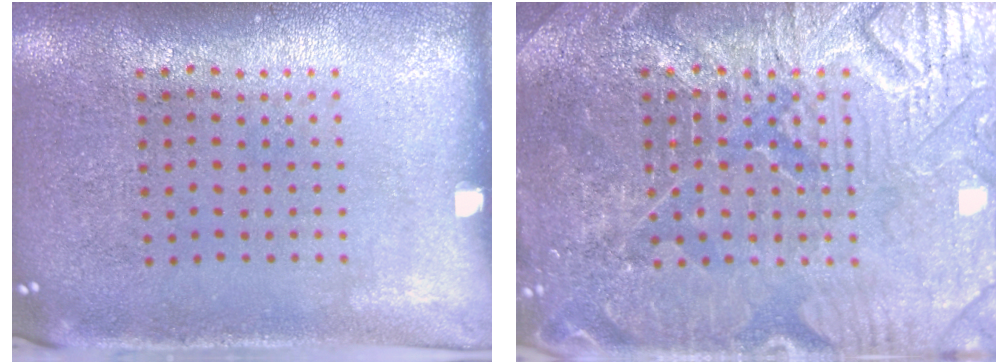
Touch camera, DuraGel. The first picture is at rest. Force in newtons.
{"total": 4.7, "press": 4.7, "slide": 0.6}